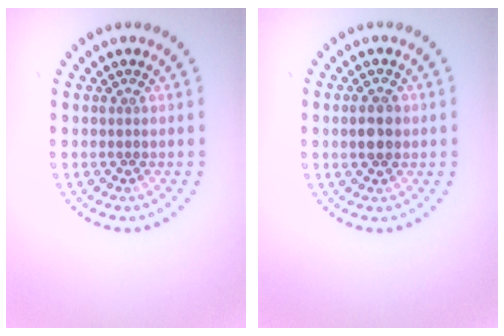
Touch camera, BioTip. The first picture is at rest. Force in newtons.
{"total": 2.7, "press": 2.7, "slide": 0.0}